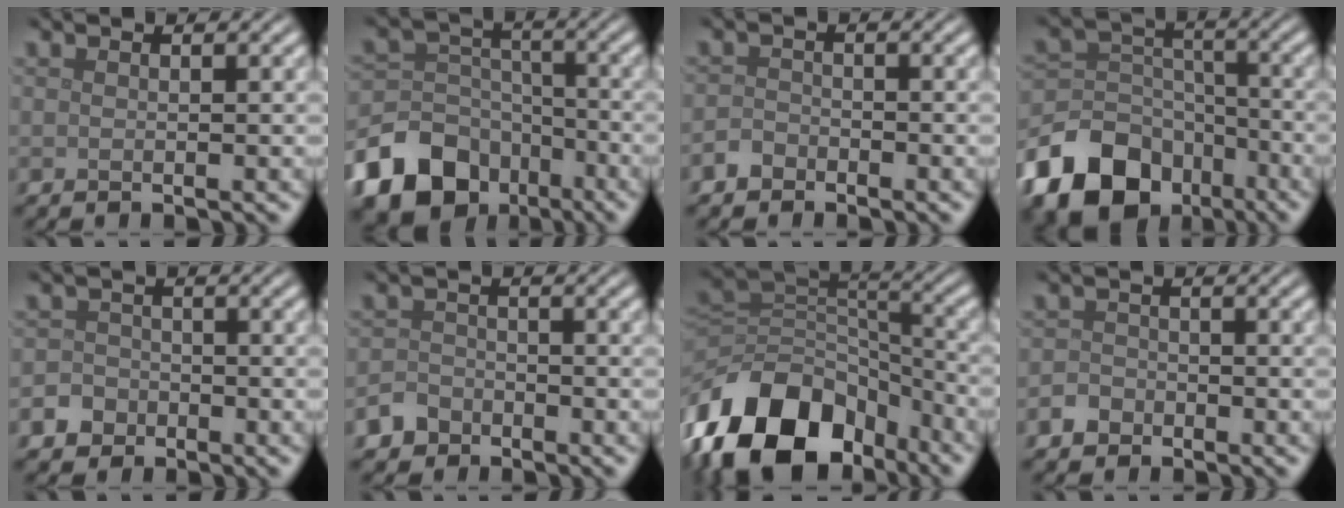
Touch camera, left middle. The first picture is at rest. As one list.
[{"total": 13.2, "force": [-7.9, 9.7, 4.3], "torque": [-0.116, -0.034, -0.144]}, {"total": 1.5, "force": [-1.2, 0.9, 0.3], "torque": [-0.002, 0.004, -0.027]}, {"total": 13.5, "force": [-8.3, 9.4, 5.1], "torque": [-0.136, -0.022, -0.147]}, {"total": 2.9, "force": [-1.7, 2.3, 0.5], "torque": [0.010, -0.003, -0.036]}, {"total": 2.6, "force": [-1.9, 1.7, 0.3], "torque": [0.002, 0.002, -0.042]}, {"total": 15.1, "force": [-9.0, 9.6, 7.4], "torque": [-0.171, -0.006, -0.150]}, {"total": 1.7, "force": [-1.1, 1.3, 0.4], "torque": [-0.001, 0.005, -0.026]}]